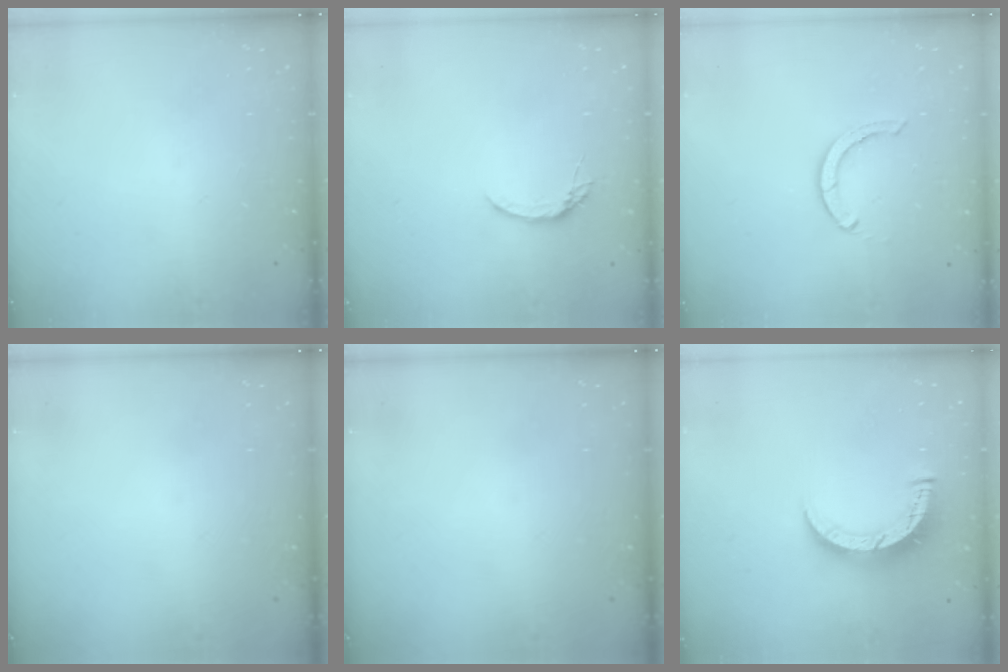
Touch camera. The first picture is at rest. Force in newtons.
{"total": 4.3, "press": 4.3, "slide": 0.5}
{"total": 2.9, "press": 2.9, "slide": 0.1}
{"total": 0.0}
{"total": 0.0}
{"total": 8.6, "press": 8.6, "slide": 0.6}